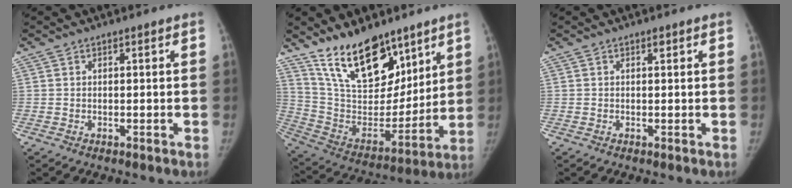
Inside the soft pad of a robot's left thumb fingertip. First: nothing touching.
{"total": 21.1, "force": [14.5, 10.2, 11.4], "torque": [-0.147, -0.082, 0.264]}
{"total": 0.8, "force": [0.4, 0.3, 0.5], "torque": [-0.006, -0.002, 0.007]}